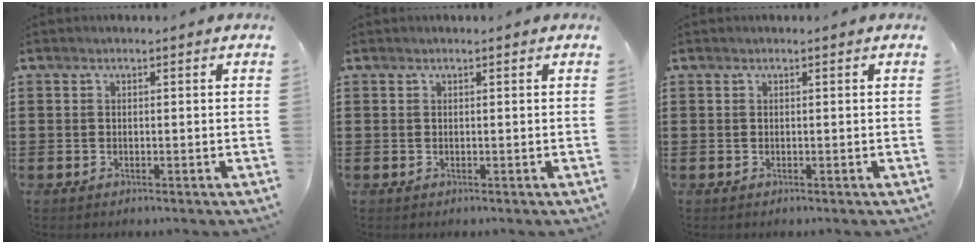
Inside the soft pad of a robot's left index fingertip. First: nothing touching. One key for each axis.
{"total": 0.0}
{"total": 0.0}